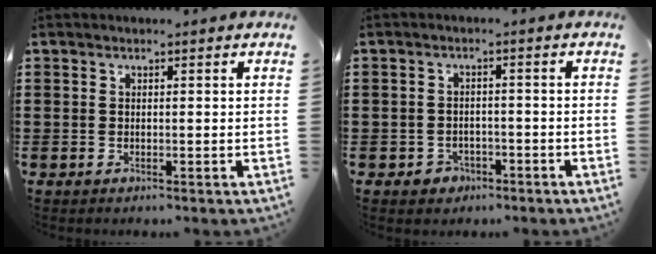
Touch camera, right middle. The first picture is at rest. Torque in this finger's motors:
{"motor_torque": [0.20, 0.28, 0.13, 0.03]}